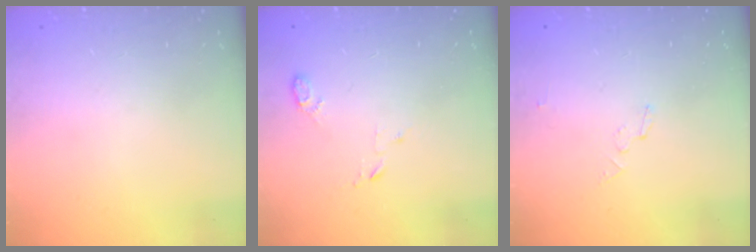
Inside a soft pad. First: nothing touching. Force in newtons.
{"total": 3.8, "press": 3.7, "slide": 0.8}
{"total": 2.9, "press": 2.9, "slide": 0.2}